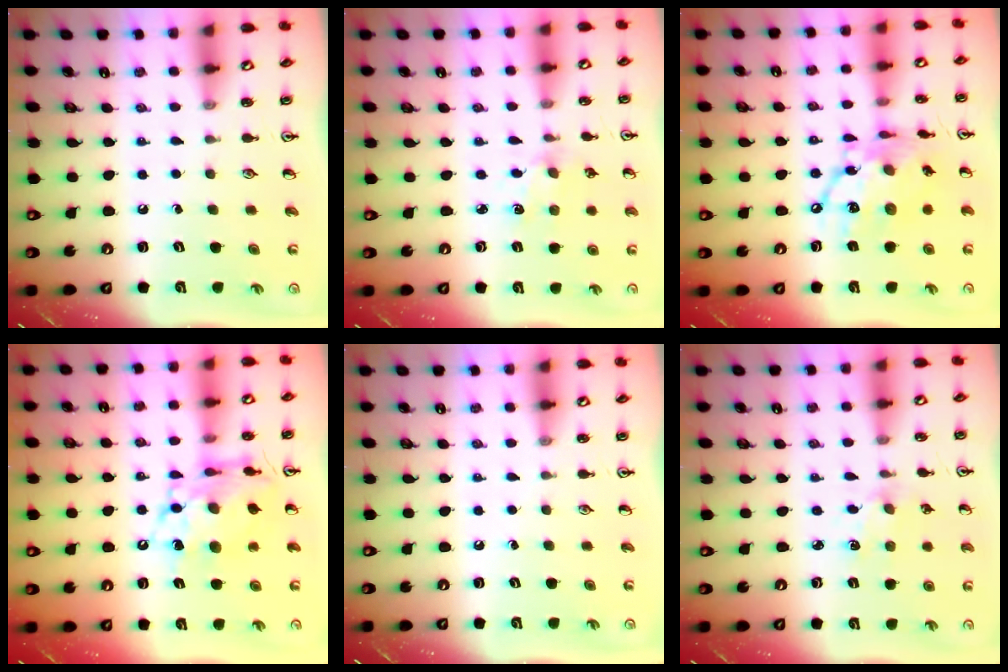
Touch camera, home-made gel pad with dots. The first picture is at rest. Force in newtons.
{"total": 1.9, "press": 1.9, "slide": 0.3}
{"total": 16.2, "press": 16.2, "slide": 1.4}
{"total": 13.6, "press": 13.5, "slide": 1.4}
{"total": 0.0}
{"total": 1.9, "press": 1.9, "slide": 0.3}